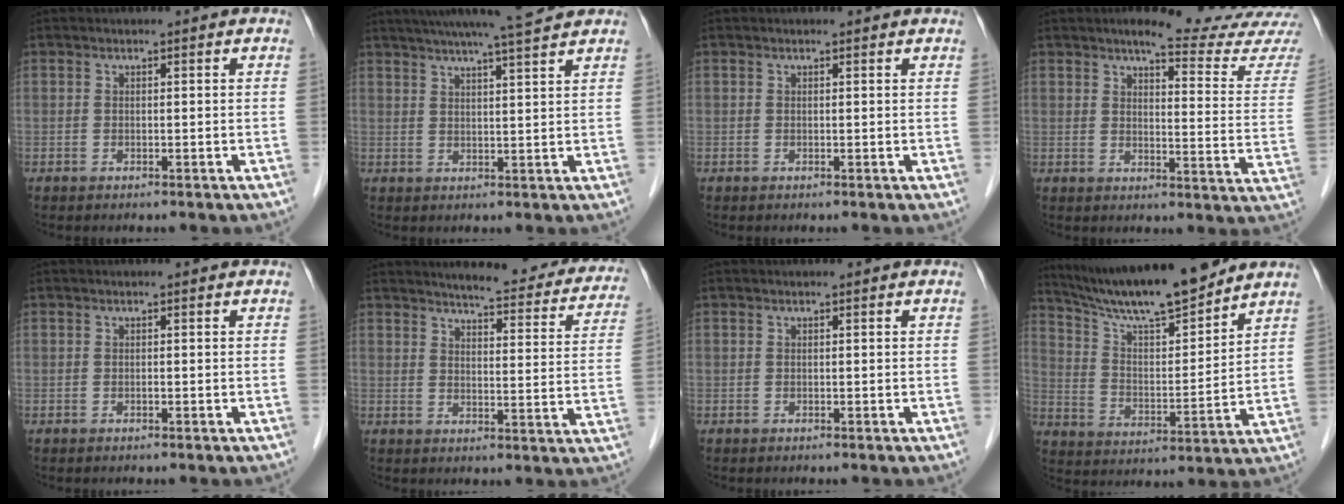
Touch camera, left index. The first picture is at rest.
{"total": 11.0, "force": [9.7, -0.5, 5.1], "torque": [-0.085, 0.014, 0.130]}
{"total": 0.8, "force": [0.7, 0.2, 0.1], "torque": [-0.007, 0.001, 0.005]}
{"total": 15.5, "force": [14.4, -0.2, 5.8], "torque": [-0.068, -0.089, 0.152]}
{"total": 0.0}
{"total": 18.1, "force": [16.5, 3.3, 6.5], "torque": [-0.060, -0.042, 0.180]}
{"total": 0.0}
{"total": 15.4, "force": [13.7, 0.8, 7.0], "torque": [-0.125, 0.000, 0.237]}